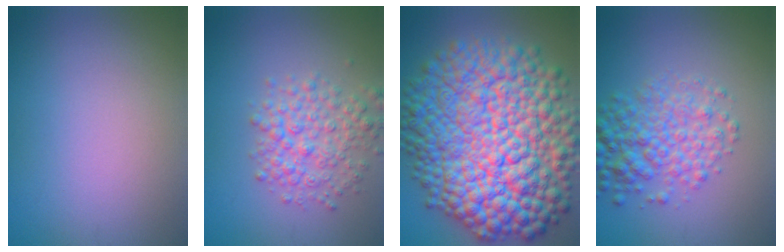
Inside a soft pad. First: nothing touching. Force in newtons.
{"total": 4.0, "press": 4.0, "slide": 0.2}
{"total": 18.0, "press": 18.0, "slide": 0.3}
{"total": 5.0, "press": 5.0, "slide": 0.1}